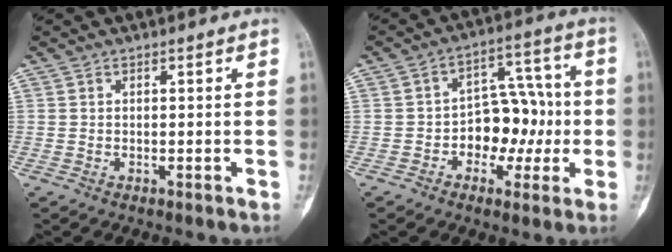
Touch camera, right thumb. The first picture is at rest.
{"total": 11.2, "force": [-2.0, 7.9, 7.7], "torque": [-0.066, 0.047, -0.034]}